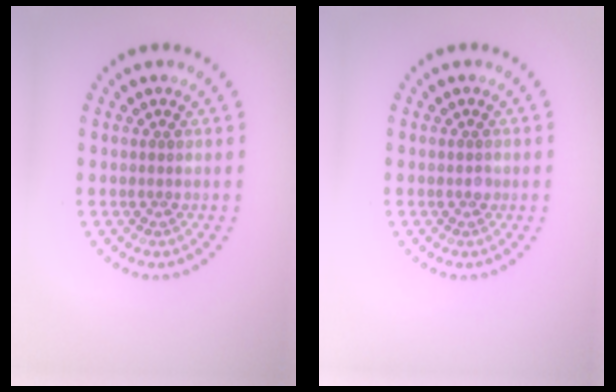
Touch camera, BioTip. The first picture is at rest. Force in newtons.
{"total": 0.6, "press": 0.5, "slide": 0.3}